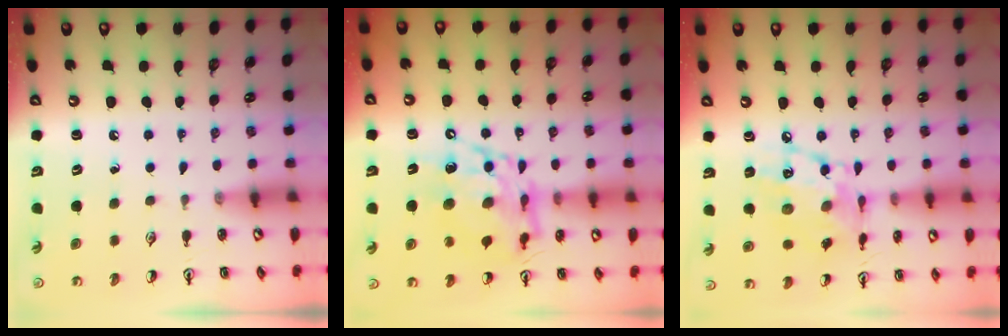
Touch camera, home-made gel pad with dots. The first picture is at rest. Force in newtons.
{"total": 13.7, "press": 13.6, "slide": 1.2}
{"total": 13.6, "press": 13.6, "slide": 0.8}